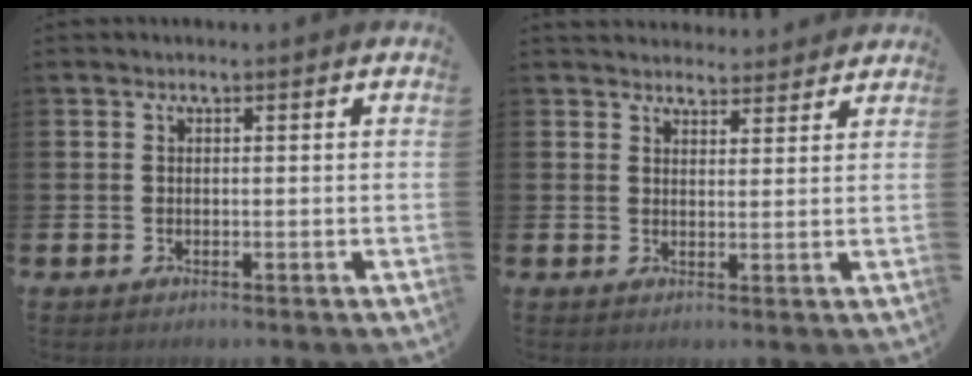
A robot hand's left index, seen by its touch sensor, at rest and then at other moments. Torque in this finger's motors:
{"motor_torque": [0.83, -1.31, 0.13, 0.10]}